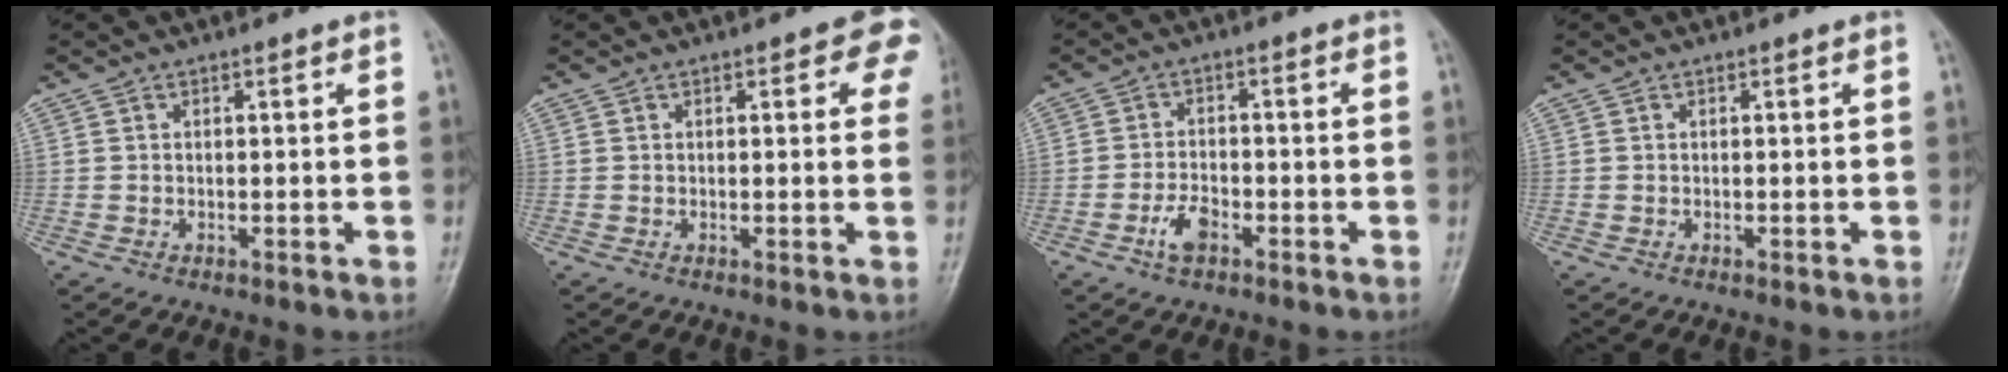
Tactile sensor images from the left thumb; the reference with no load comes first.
{"total": 3.5, "force": [1.4, 1.7, 2.7], "torque": [-0.005, 0.001, 0.006]}
{"total": 4.2, "force": [-2.3, 2.2, 2.8], "torque": [-0.053, 0.016, -0.044]}
{"total": 0.0}